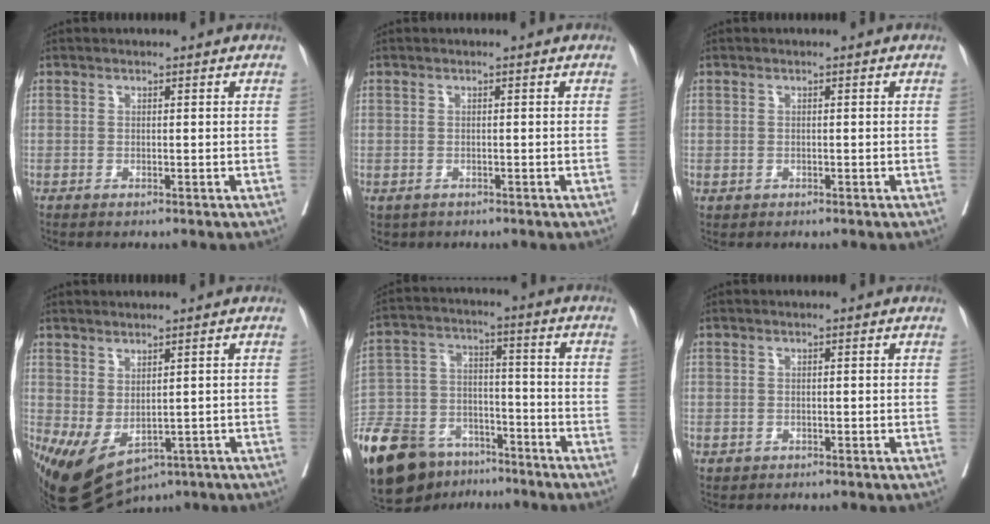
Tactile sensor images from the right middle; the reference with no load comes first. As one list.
[{"total": 1.4, "force": [-0.7, 1.1, 0.4], "torque": [-0.012, -0.001, -0.003]}, {"total": 0.6, "force": [-0.2, 0.6, 0.2], "torque": [-0.005, 0.001, 0.001]}, {"total": 10.1, "force": [-4.6, 5.1, 7.5], "torque": [-0.128, -0.015, -0.058]}, {"total": 25.6, "force": [-17.8, 13.1, 12.7], "torque": [-0.345, -0.029, -0.302]}, {"total": 0.8, "force": [-0.2, 0.7, 0.2], "torque": [-0.006, 0.001, 0.001]}]